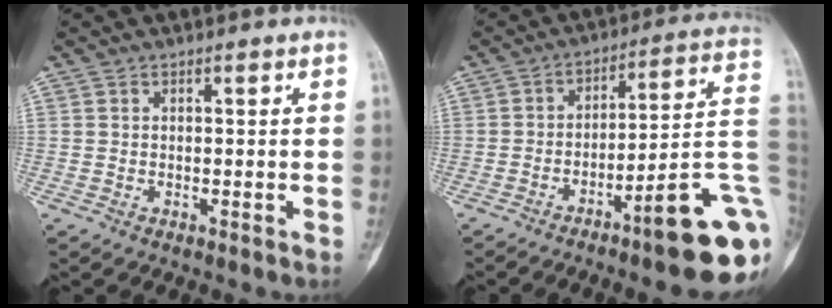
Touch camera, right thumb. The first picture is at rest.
{"total": 18.2, "force": [-6.8, 3.1, 16.5], "torque": [-0.169, 0.052, -0.091]}